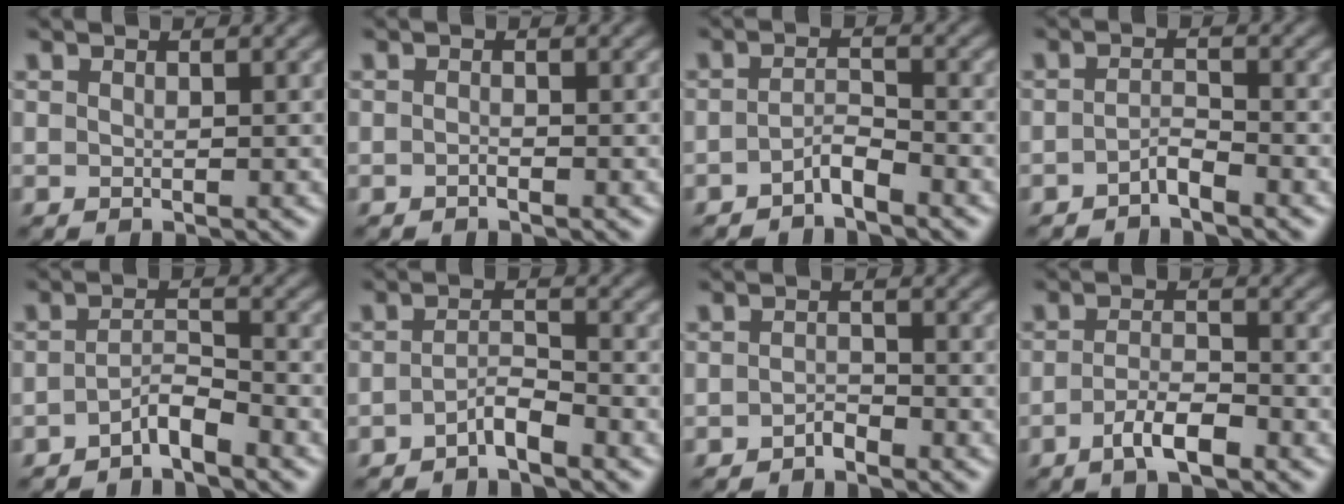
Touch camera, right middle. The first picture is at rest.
{"total": 0.5, "force": [-0.4, 0.1, 0.3], "torque": [-0.006, 0.001, -0.007]}
{"total": 1.8, "force": [-1.4, 0.3, 1.0], "torque": [-0.021, 0.007, -0.028]}
{"total": 1.5, "force": [-1.2, 0.3, 0.8], "torque": [-0.017, 0.005, -0.024]}
{"total": 2.2, "force": [-1.7, 0.4, 1.3], "torque": [-0.024, 0.009, -0.035]}
{"total": 1.9, "force": [-1.4, 0.3, 1.1], "torque": [-0.023, 0.007, -0.030]}
{"total": 1.1, "force": [-0.9, 0.4, 0.5], "torque": [-0.009, 0.004, -0.018]}
{"total": 3.1, "force": [-1.8, 0.9, 2.4], "torque": [-0.049, 0.003, -0.036]}